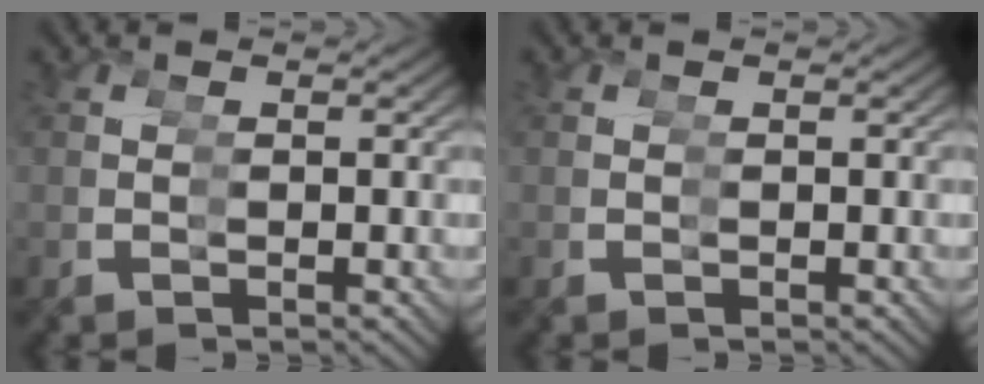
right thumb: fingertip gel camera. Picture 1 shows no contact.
{"total": 0.0}